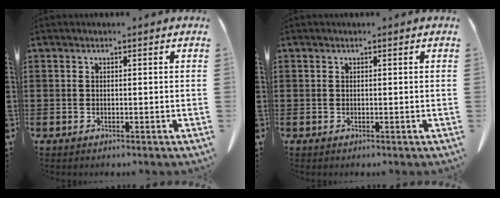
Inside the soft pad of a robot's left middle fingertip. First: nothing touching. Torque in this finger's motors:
{"motor_torque": [-0.01, 0.01, 0.00, 0.01]}